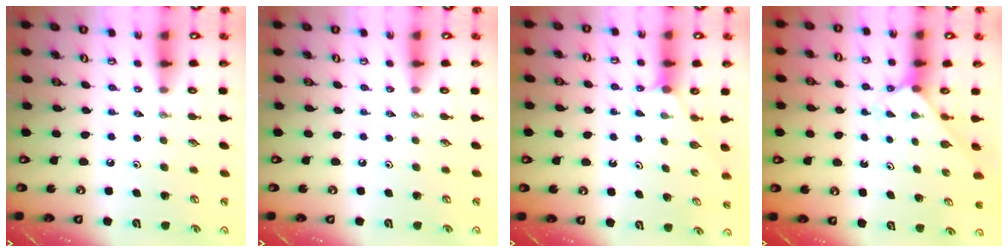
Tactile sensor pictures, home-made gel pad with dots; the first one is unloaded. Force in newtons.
{"total": 0.0}
{"total": 1.2, "press": 1.2, "slide": 0.2}
{"total": 2.1, "press": 2.1, "slide": 0.2}